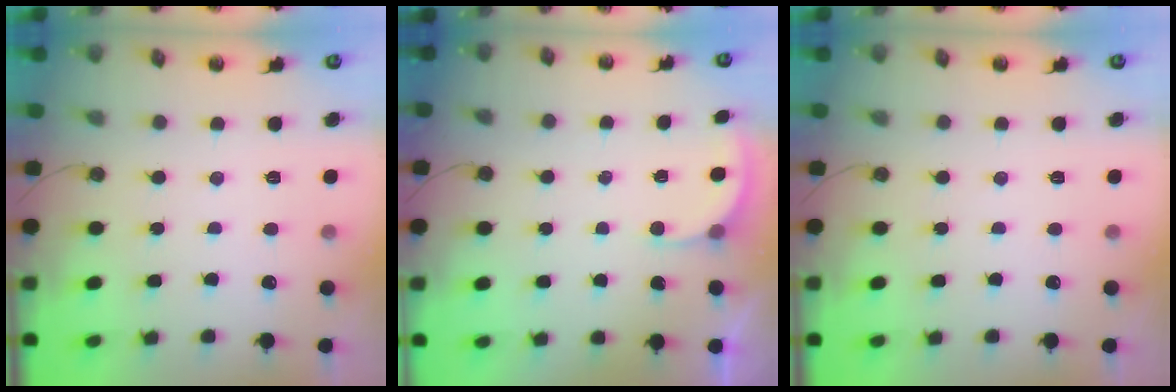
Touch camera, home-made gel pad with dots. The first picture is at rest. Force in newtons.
{"total": 2.6, "press": 2.6, "slide": 0.2}
{"total": 0.0}